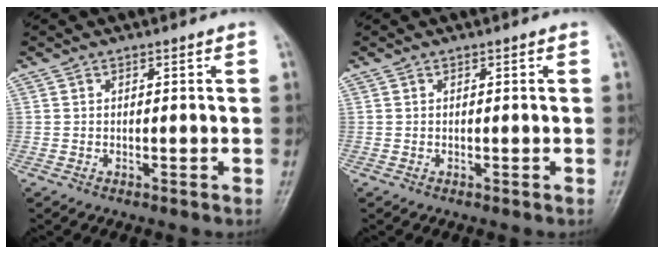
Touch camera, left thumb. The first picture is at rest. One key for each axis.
{"total": 0.0}